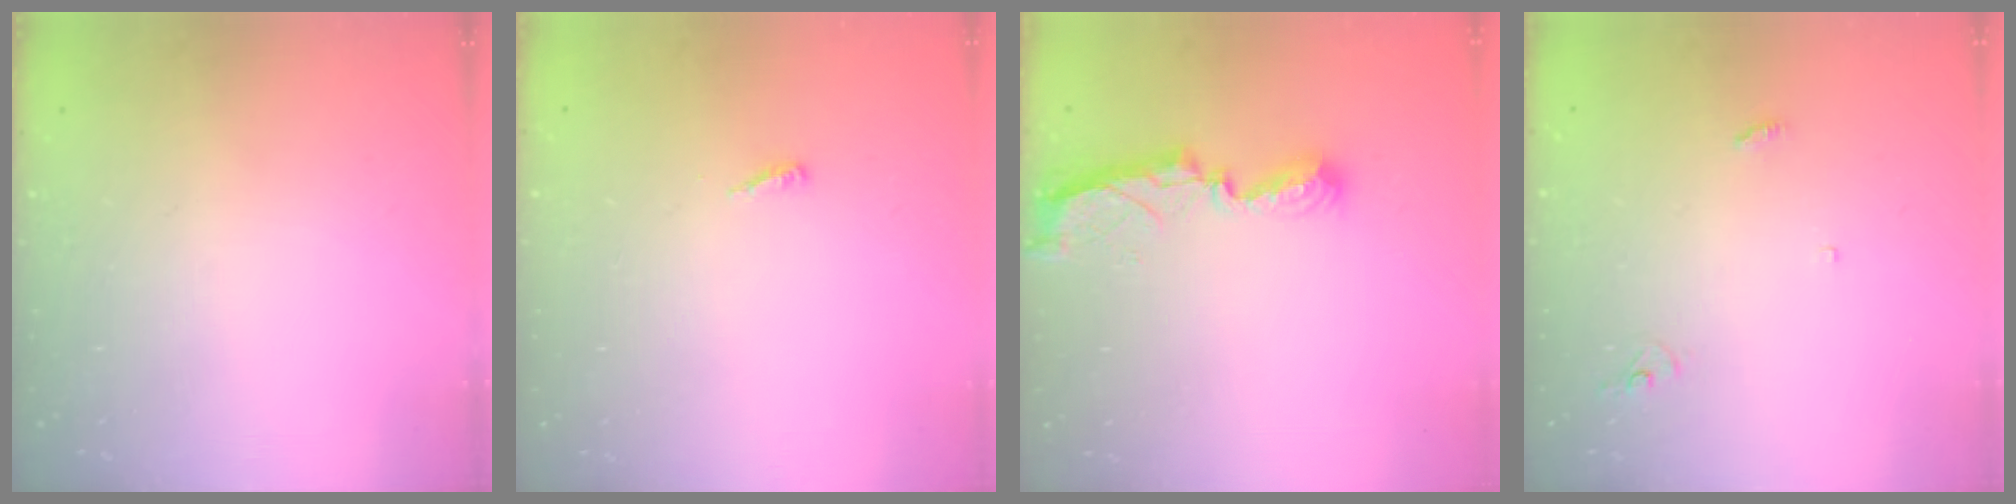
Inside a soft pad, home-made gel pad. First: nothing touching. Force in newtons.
{"total": 3.2, "press": 3.2, "slide": 0.2}
{"total": 8.8, "press": 8.7, "slide": 0.4}
{"total": 2.9, "press": 2.9, "slide": 0.2}